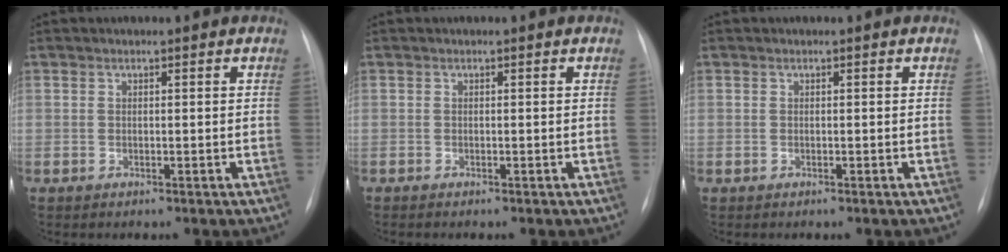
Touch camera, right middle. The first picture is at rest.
{"total": 0.0}
{"total": 0.0}